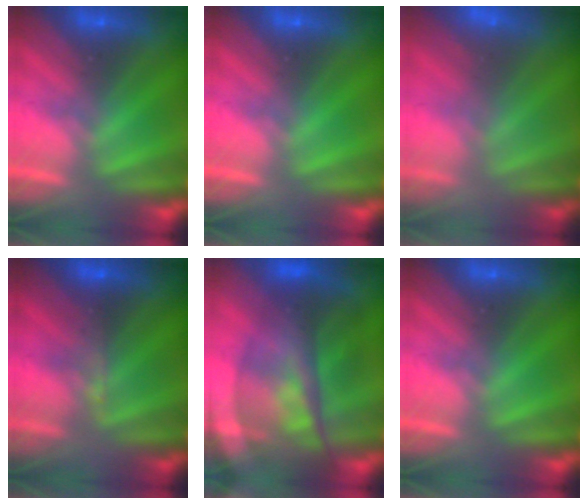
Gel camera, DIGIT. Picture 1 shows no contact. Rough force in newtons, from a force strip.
{"total": 0.0}
{"total": 3.0}
{"total": 3.0}
{"total": 9.2}
{"total": 0.0}